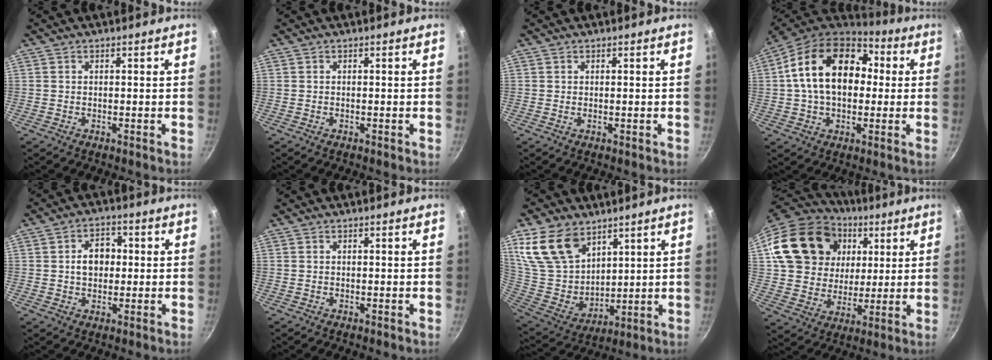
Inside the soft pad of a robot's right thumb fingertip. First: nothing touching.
{"total": 0.0}
{"total": 0.0}
{"total": 20.1, "force": [3.0, 13.7, 14.4], "torque": [-0.218, 0.031, 0.037]}
{"total": 6.4, "force": [0.5, 4.9, 4.2], "torque": [-0.033, 0.012, 0.001]}
{"total": 0.0}
{"total": 16.8, "force": [9.7, 10.8, 8.4], "torque": [-0.135, -0.055, 0.205]}
{"total": 23.6, "force": [8.0, 18.6, 12.2], "torque": [-0.214, 0.010, 0.147]}